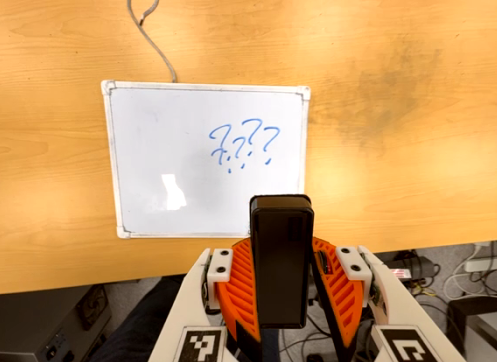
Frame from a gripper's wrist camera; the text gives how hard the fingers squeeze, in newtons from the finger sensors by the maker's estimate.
{"total": 5.7, "left": 5.0, "right": 6.3}